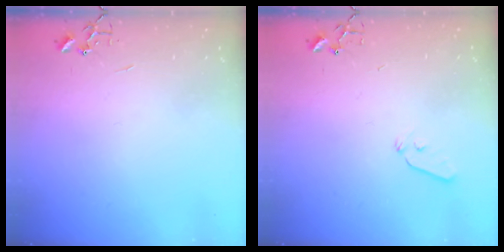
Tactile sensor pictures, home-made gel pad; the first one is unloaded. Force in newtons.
{"total": 5.0, "press": 5.0, "slide": 0.6}